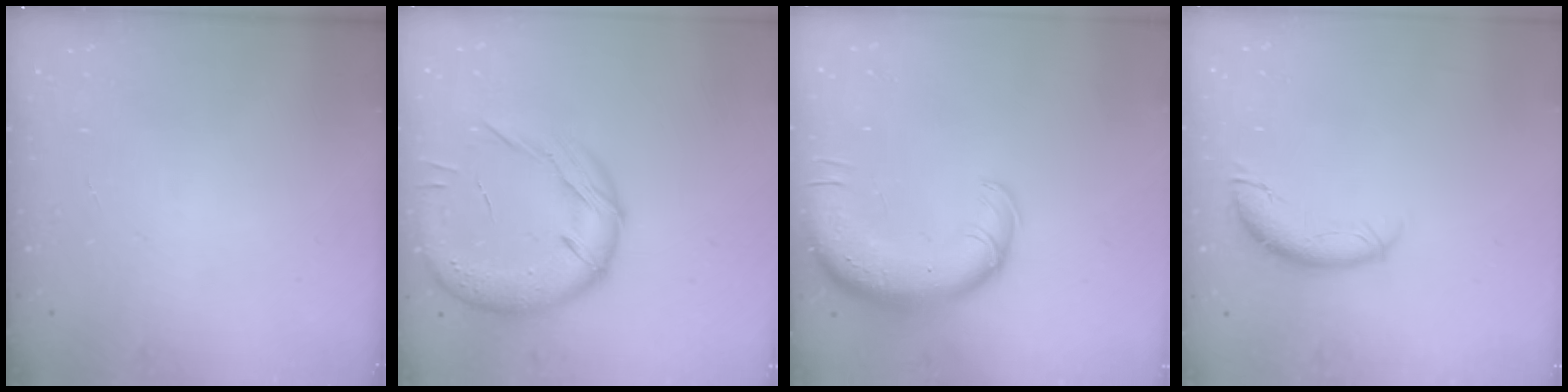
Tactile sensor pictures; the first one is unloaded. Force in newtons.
{"total": 17.7, "press": 17.4, "slide": 3.2}
{"total": 14.4, "press": 14.0, "slide": 3.4}
{"total": 8.2, "press": 8.2, "slide": 0.7}